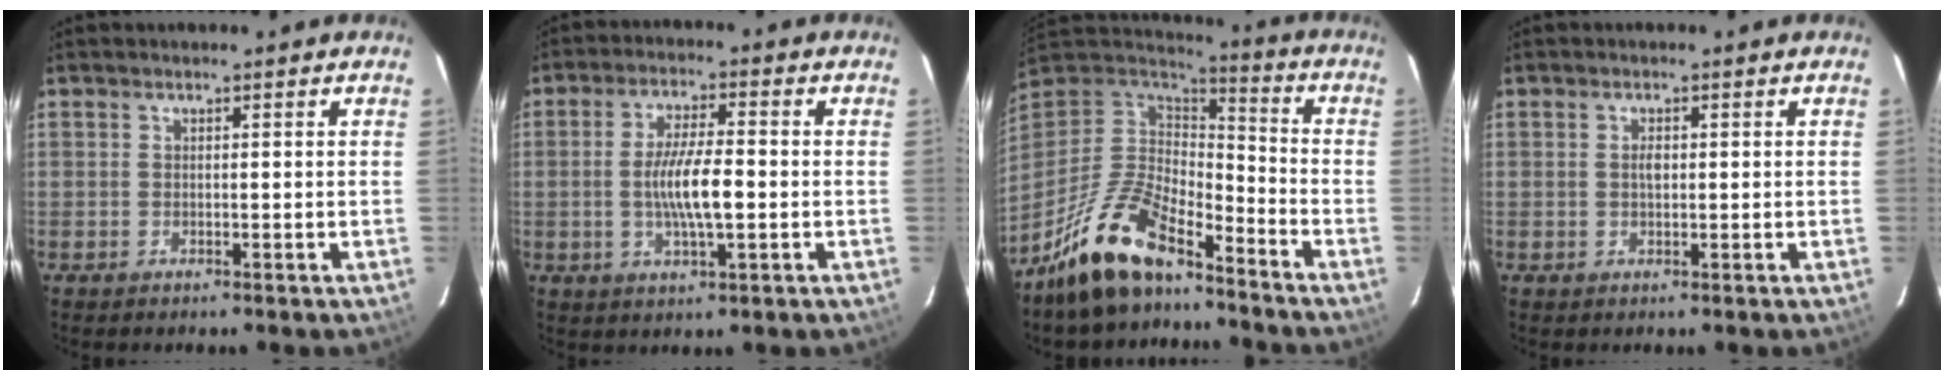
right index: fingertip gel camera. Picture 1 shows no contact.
{"total": 8.3, "force": [-1.1, 1.8, 8.0], "torque": [-0.151, -0.001, -0.021]}
{"total": 17.0, "force": [-12.8, 5.9, 9.5], "torque": [-0.201, -0.007, -0.240]}
{"total": 1.4, "force": [0.1, 0.8, 1.1], "torque": [-0.019, 0.004, 0.001]}